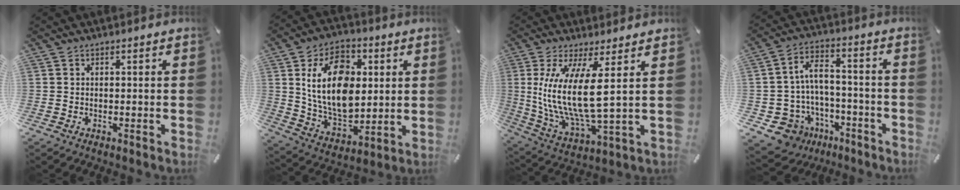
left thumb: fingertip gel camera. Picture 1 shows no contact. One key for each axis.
{"total": 18.0, "fx": 3.4, "fy": 12.4, "fz": 12.6, "tx": -0.247, "ty": -0.005, "tz": 0.057}
{"total": 15.7, "fx": 3.0, "fy": 4.4, "fz": 14.7, "tx": -0.332, "ty": -0.025, "tz": 0.045}
{"total": 8.9, "fx": -2.8, "fy": 7.8, "fz": 3.4, "tx": -0.082, "ty": 0.014, "tz": -0.045}